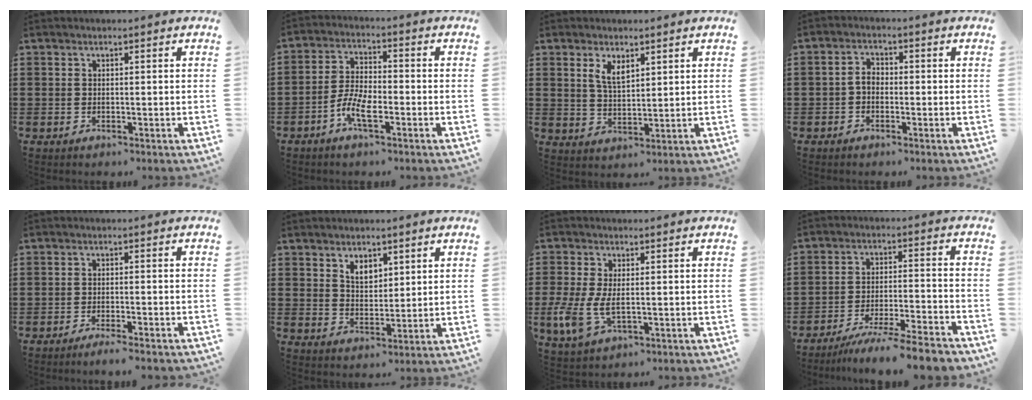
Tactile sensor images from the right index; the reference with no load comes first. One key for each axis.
{"total": 5.9, "fx": -2.9, "fy": 1.9, "fz": 4.7, "tx": -0.119, "ty": -0.007, "tz": -0.064}
{"total": 3.8, "fx": 2.2, "fy": 1.7, "fz": 2.6, "tx": -0.057, "ty": 0.004, "tz": 0.040}
{"total": 2.3, "fx": -0.8, "fy": 1.5, "fz": 1.6, "tx": -0.039, "ty": 0.002, "tz": -0.019}
{"total": 2.1, "fx": -1.9, "fy": -0.4, "fz": 0.8, "tx": -0.013, "ty": -0.001, "tz": -0.036}
{"total": 3.7, "fx": 2.5, "fy": 2.1, "fz": 1.7, "tx": -0.033, "ty": 0.004, "tz": 0.043}
{"total": 6.3, "fx": -0.7, "fy": 3.2, "fz": 5.4, "tx": -0.137, "ty": -0.010, "tz": -0.018}
{"total": 7.4, "fx": -6.8, "fy": -0.4, "fz": 3.0, "tx": -0.053, "ty": -0.007, "tz": -0.130}